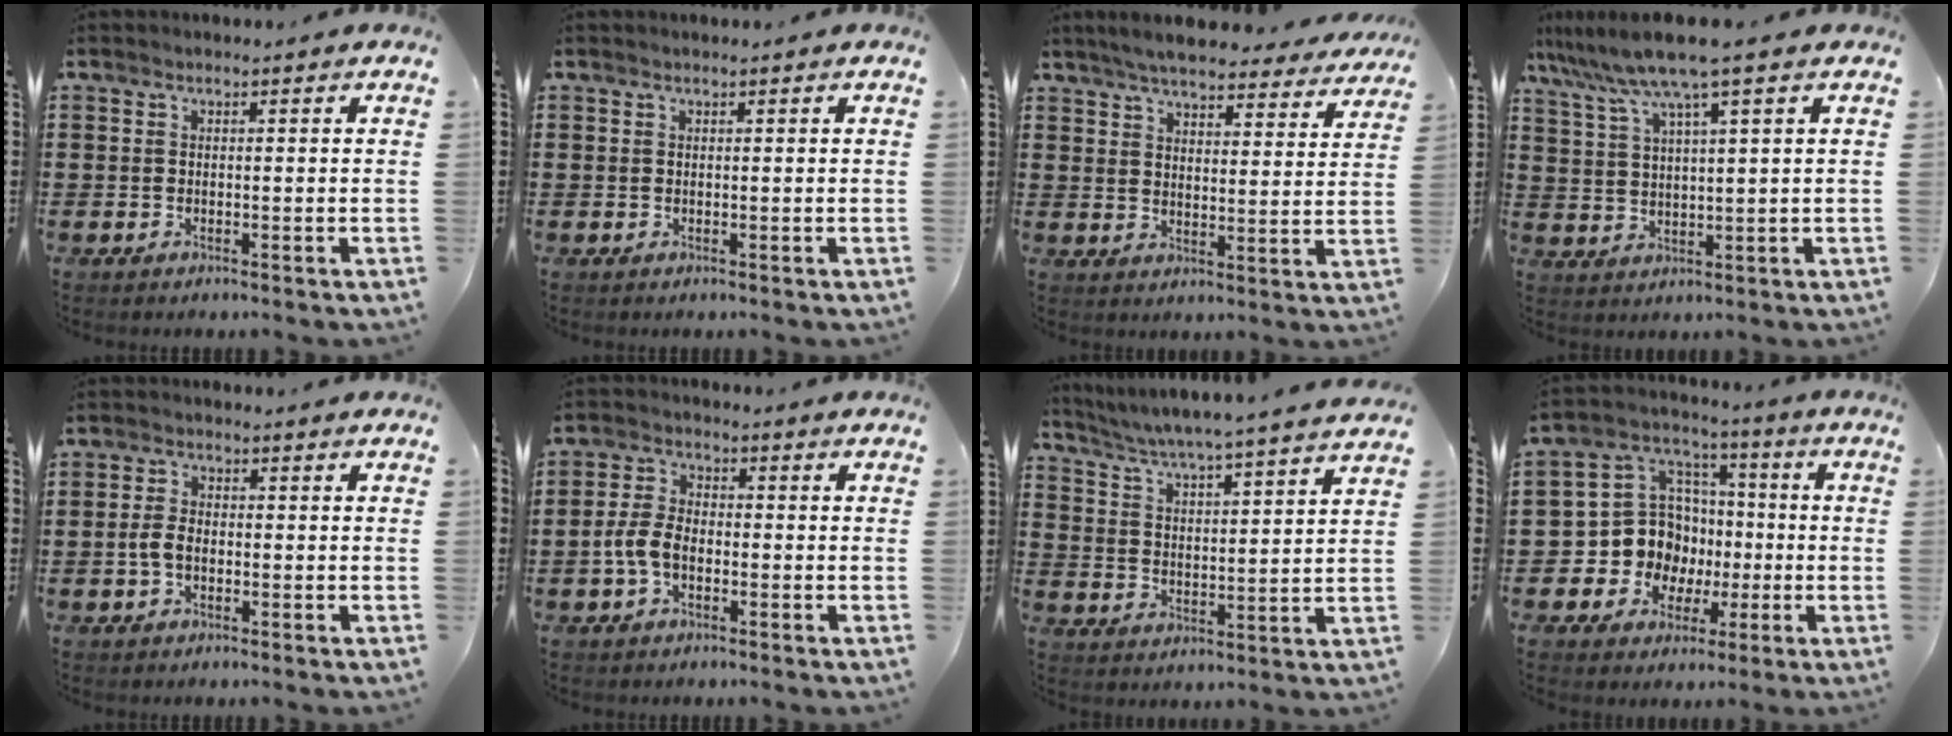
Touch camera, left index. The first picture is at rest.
{"total": 0.0}
{"total": 5.8, "force": [5.4, 0.1, 1.9], "torque": [-0.058, -0.026, 0.095]}
{"total": 7.2, "force": [5.0, -0.3, 5.1], "torque": [-0.121, -0.023, 0.082]}
{"total": 3.2, "force": [-0.6, 1.7, 2.6], "torque": [-0.073, -0.004, -0.018]}
{"total": 5.0, "force": [-1.6, 2.8, 3.8], "torque": [-0.096, 0.000, -0.036]}
{"total": 4.4, "force": [4.1, -1.1, 1.0], "torque": [-0.041, -0.038, 0.064]}
{"total": 10.5, "force": [-1.2, 10.0, 3.0], "torque": [-0.111, 0.007, -0.016]}